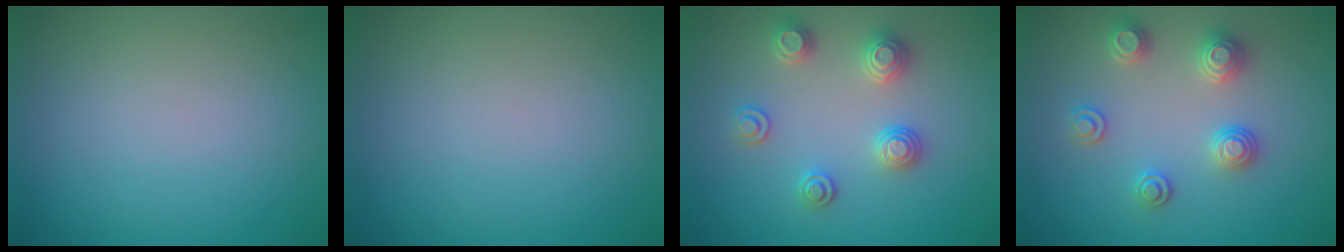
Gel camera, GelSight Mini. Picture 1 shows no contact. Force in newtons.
{"total": 0.0}
{"total": 2.9, "press": 2.8, "slide": 0.6}
{"total": 2.9, "press": 2.8, "slide": 0.6}